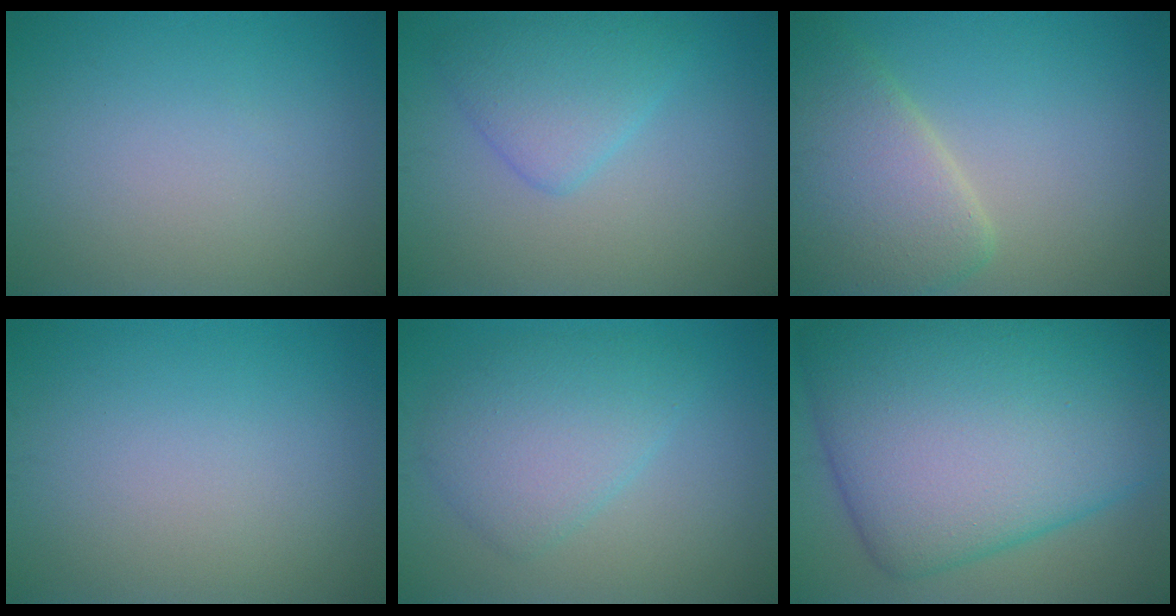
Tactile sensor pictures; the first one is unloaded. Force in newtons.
{"total": 3.6, "press": 3.6, "slide": 0.3}
{"total": 6.4, "press": 6.4, "slide": 0.5}
{"total": 0.0}
{"total": 4.6, "press": 4.6, "slide": 0.2}
{"total": 17.3, "press": 17.3, "slide": 0.2}